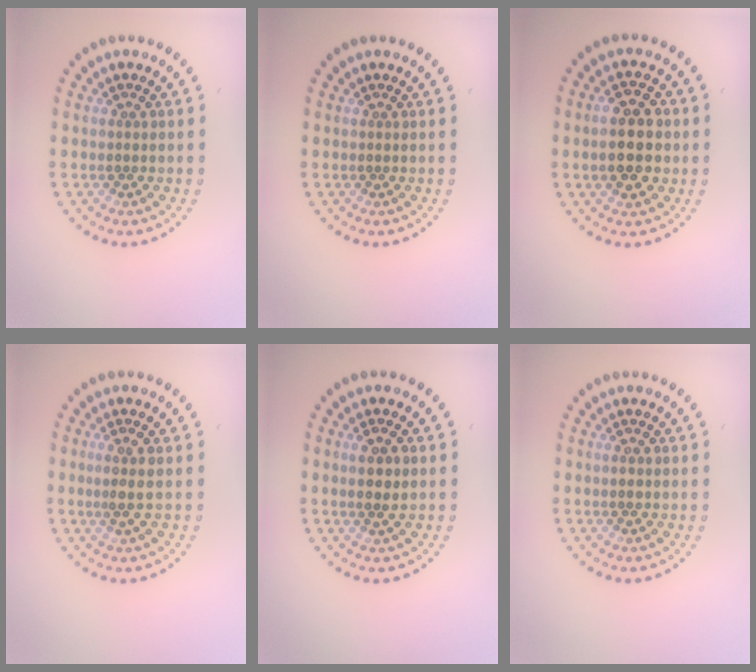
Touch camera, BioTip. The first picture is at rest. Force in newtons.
{"total": 0.0}
{"total": 5.0, "press": 5.0, "slide": 0.3}
{"total": 1.8, "press": 1.6, "slide": 0.8}
{"total": 1.7, "press": 1.6, "slide": 0.4}
{"total": 1.1, "press": 1.1, "slide": 0.1}